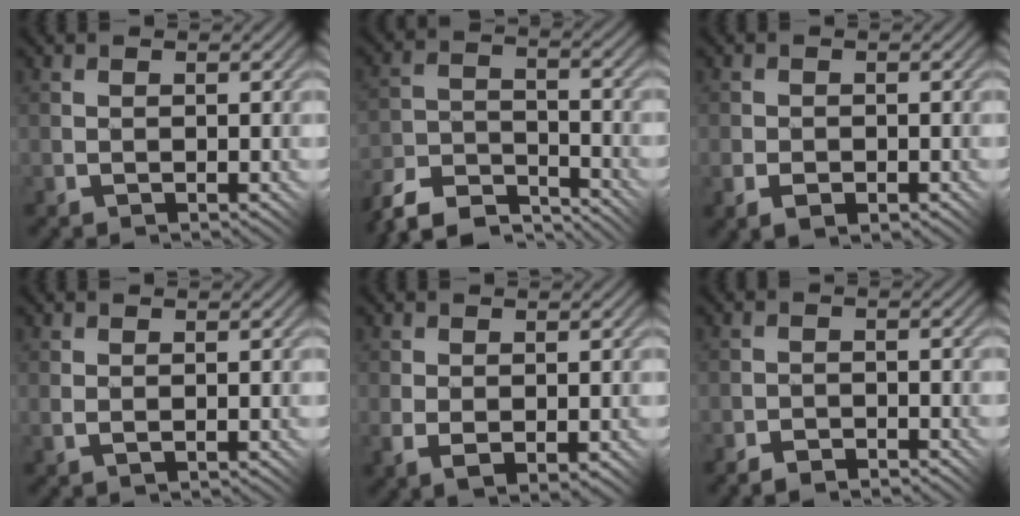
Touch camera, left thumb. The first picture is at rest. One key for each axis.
{"total": 9.5, "fx": -8.8, "fy": 2.3, "fz": 2.7, "tx": -0.056, "ty": -0.002, "tz": -0.164}
{"total": 2.1, "fx": -1.0, "fy": 1.3, "fz": 1.2, "tx": -0.021, "ty": -0.005, "tz": -0.020}
{"total": 1.0, "fx": 0.3, "fy": 0.5, "fz": 0.8, "tx": -0.020, "ty": -0.001, "tz": 0.008}
{"total": 3.4, "fx": -0.4, "fy": 2.1, "fz": 2.6, "tx": -0.055, "ty": -0.014, "tz": 0.000}
{"total": 1.7, "fx": -1.7, "fy": 0.3, "fz": 0.1, "tx": 0.002, "ty": 0.007, "tz": -0.037}